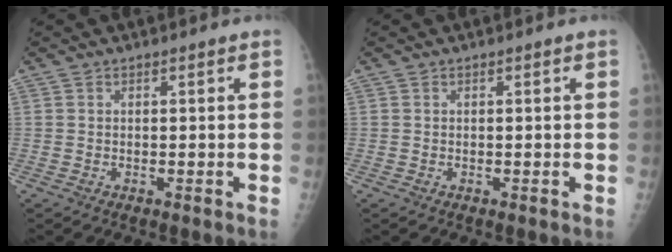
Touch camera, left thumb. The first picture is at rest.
{"total": 0.0}